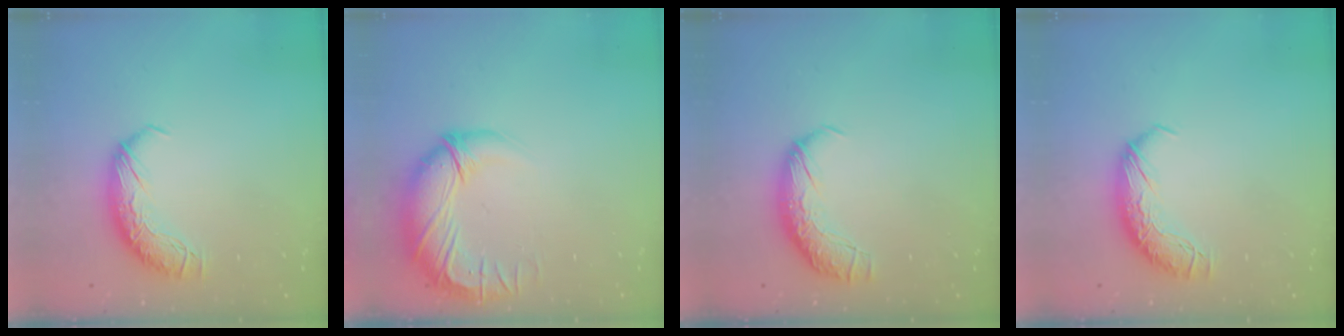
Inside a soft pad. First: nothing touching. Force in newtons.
{"total": 3.7, "press": 1.1, "slide": 3.5}
{"total": 2.4, "press": 1.0, "slide": 2.2}
{"total": 0.0}